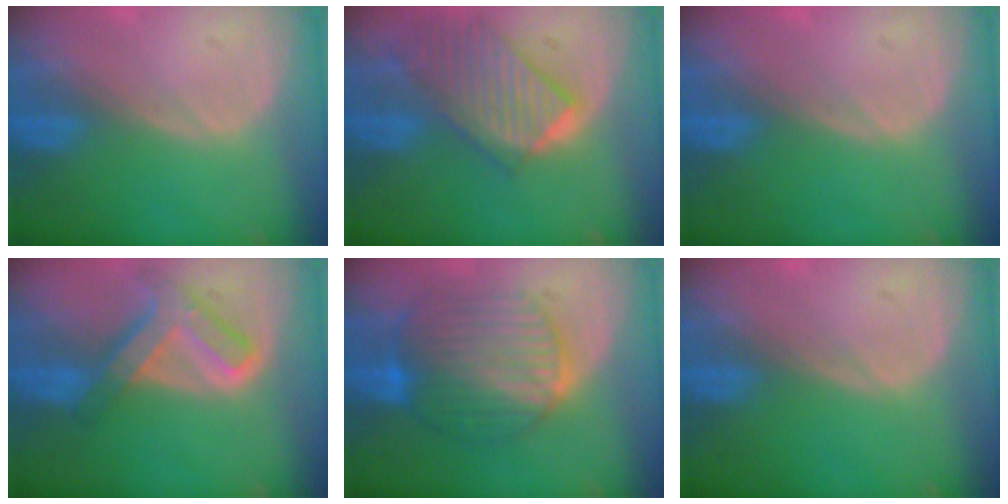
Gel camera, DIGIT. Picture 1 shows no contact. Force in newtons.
{"total": 9.8, "press": 8.6, "slide": 4.7}
{"total": 0.0}
{"total": 7.7, "press": 6.5, "slide": 4.1}
{"total": 10.1, "press": 10.0, "slide": 0.9}
{"total": 0.0}